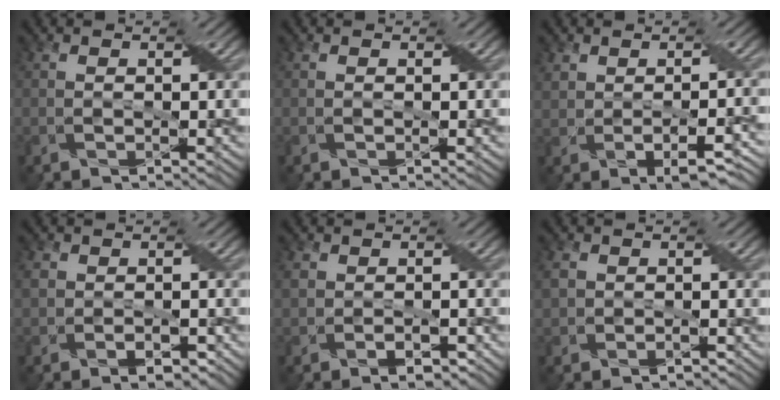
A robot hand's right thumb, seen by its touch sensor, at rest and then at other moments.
{"total": 0.0}
{"total": 5.7, "force": [-0.6, 3.1, 4.7], "torque": [-0.086, -0.006, -0.004]}
{"total": 4.0, "force": [-1.1, 3.0, 2.4], "torque": [-0.044, -0.007, -0.020]}
{"total": 3.7, "force": [-1.2, 2.6, 2.3], "torque": [-0.040, -0.007, -0.023]}
{"total": 3.4, "force": [-0.6, 2.8, 1.9], "torque": [-0.043, -0.004, -0.010]}